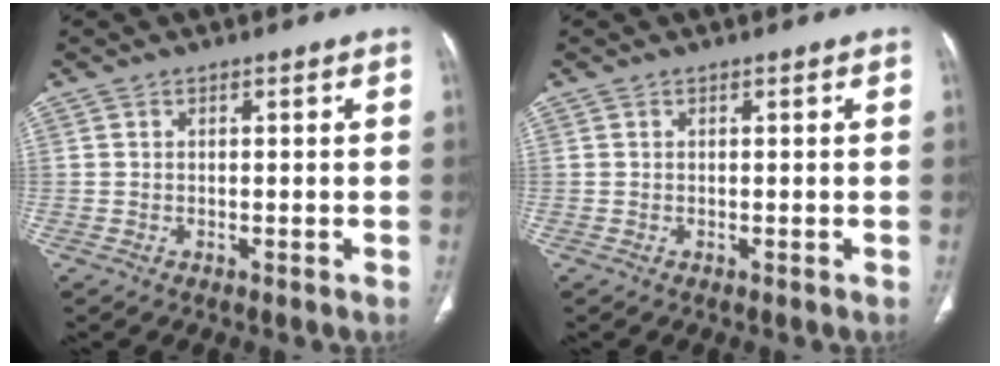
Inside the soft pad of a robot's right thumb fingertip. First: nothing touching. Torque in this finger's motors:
{"motor_torque": [-0.05, 0.04, -0.06, 0.06, 0.01]}